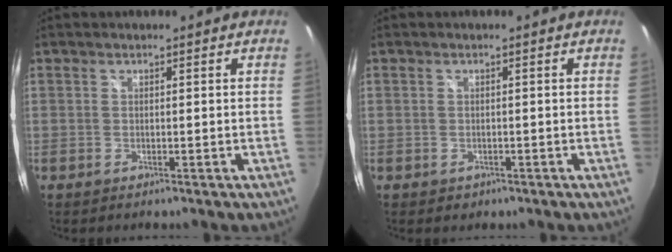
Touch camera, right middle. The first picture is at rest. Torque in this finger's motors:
{"motor_torque": [0.25, -0.31, 0.02, 0.01]}